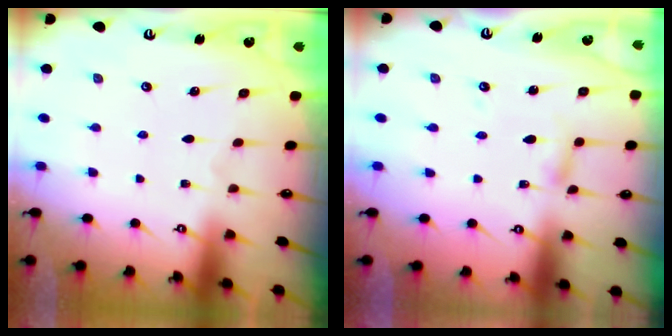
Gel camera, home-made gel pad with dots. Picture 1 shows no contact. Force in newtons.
{"total": 3.3, "press": 3.3, "slide": 0.3}